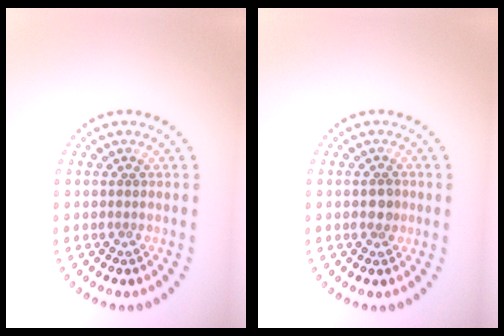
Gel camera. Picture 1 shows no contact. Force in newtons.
{"total": 1.3, "press": 1.3, "slide": 0.2}